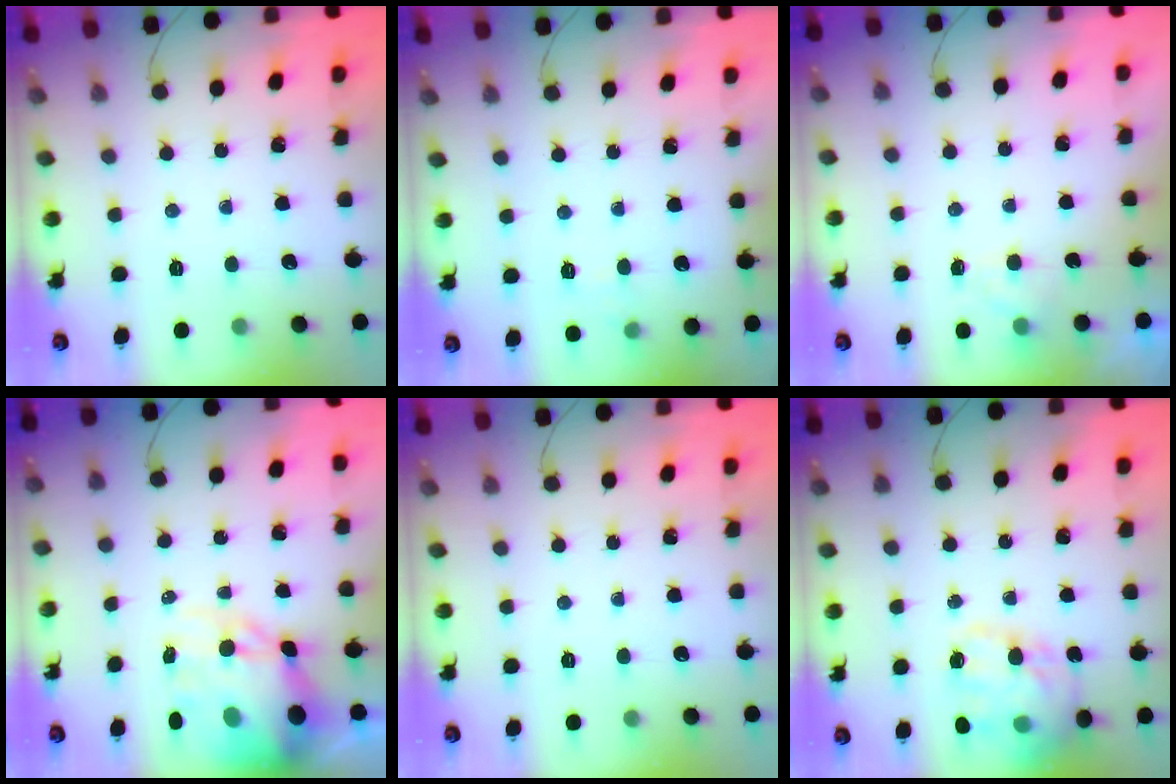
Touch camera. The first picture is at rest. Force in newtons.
{"total": 5.7, "press": 5.5, "slide": 1.7}
{"total": 1.3, "press": 0.7, "slide": 1.0}
{"total": 15.0, "press": 14.6, "slide": 3.6}
{"total": 0.0}
{"total": 20.2, "press": 19.8, "slide": 4.0}